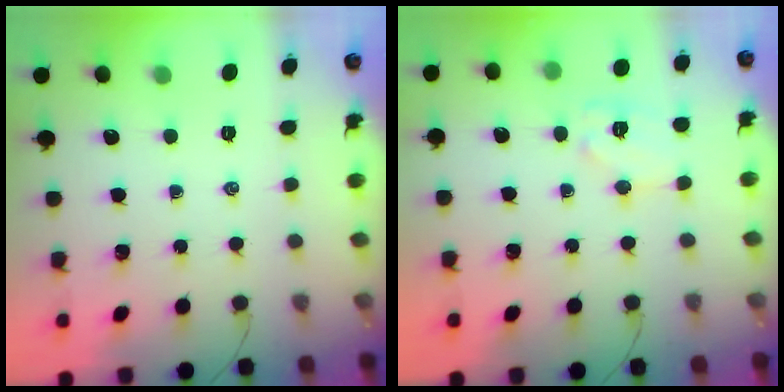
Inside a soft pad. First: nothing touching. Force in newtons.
{"total": 9.4, "press": 9.4, "slide": 0.3}